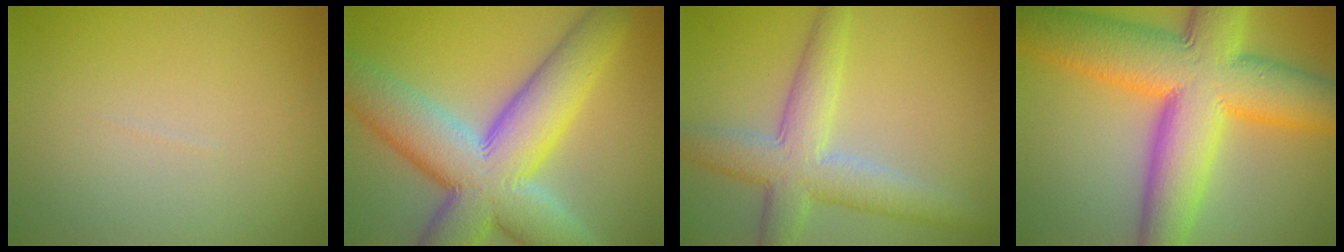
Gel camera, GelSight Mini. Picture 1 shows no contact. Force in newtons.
{"total": 12.6, "press": 12.6, "slide": 0.9}
{"total": 4.6, "press": 4.6, "slide": 0.3}
{"total": 14.0, "press": 14.0, "slide": 0.2}